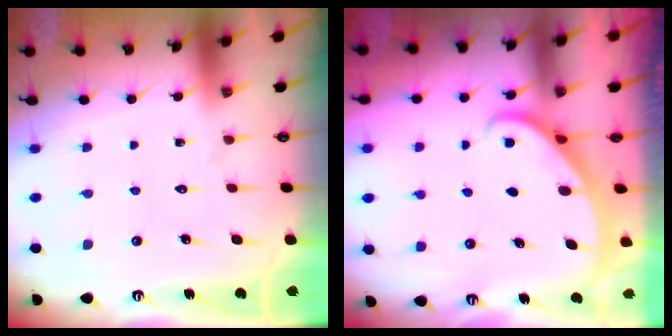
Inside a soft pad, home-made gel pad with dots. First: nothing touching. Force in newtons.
{"total": 1.9, "press": 1.9, "slide": 0.1}